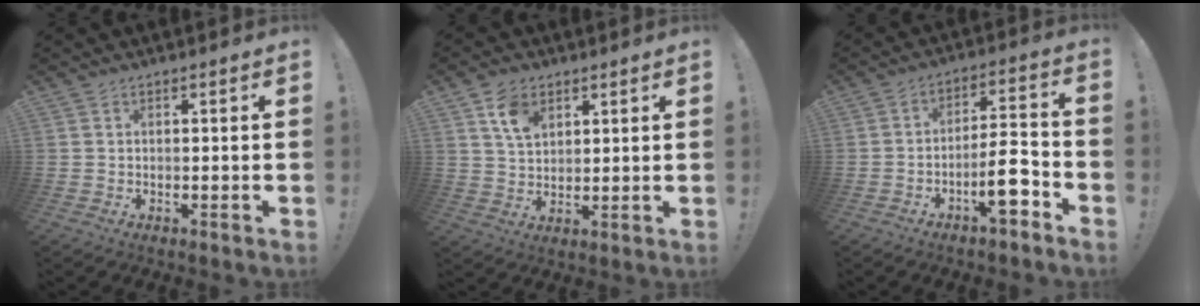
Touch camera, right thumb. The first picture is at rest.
{"total": 7.9, "force": [4.4, 5.2, 4.0], "torque": [-0.063, -0.014, 0.082]}
{"total": 10.7, "force": [-5.6, 3.0, 8.6], "torque": [-0.128, 0.032, -0.097]}